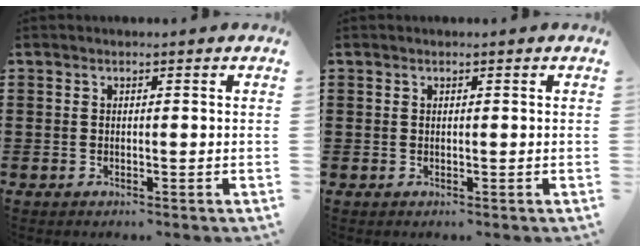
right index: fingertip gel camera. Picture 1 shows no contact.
{"total": 0.0}